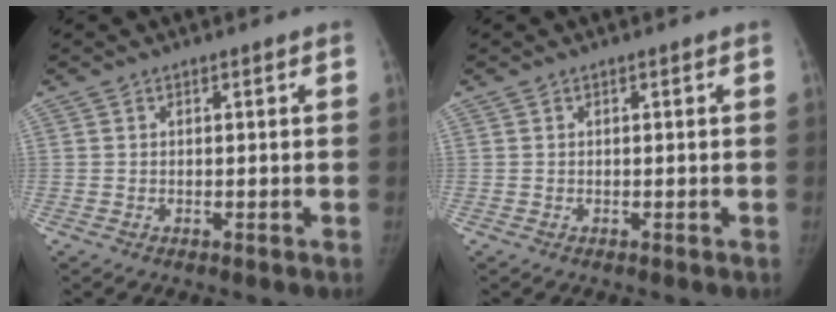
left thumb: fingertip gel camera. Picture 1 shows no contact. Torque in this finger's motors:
{"motor_torque": [-0.11, -0.15, 0.50, -0.24, 0.08]}